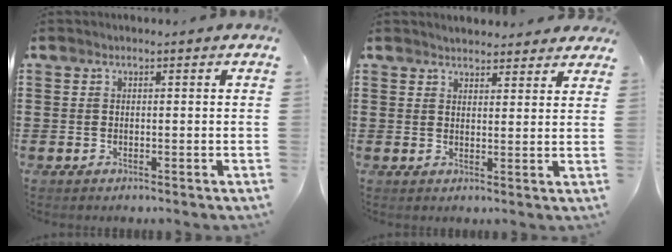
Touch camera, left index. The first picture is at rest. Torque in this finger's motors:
{"motor_torque": [1.09, -1.05, 0.20, 0.04]}